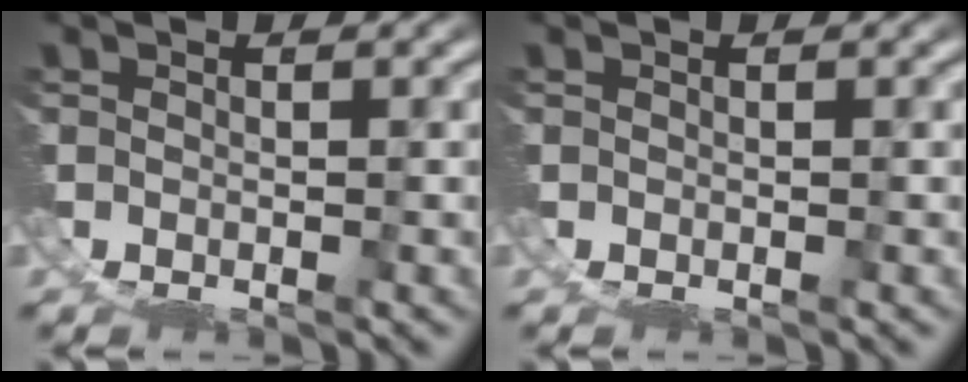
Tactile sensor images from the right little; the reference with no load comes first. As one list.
[{"total": 0.0}]